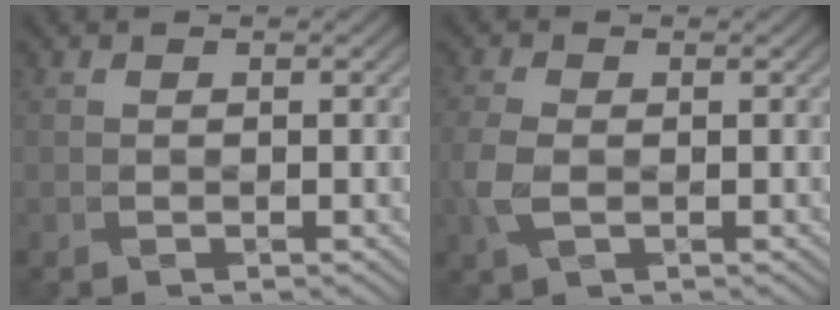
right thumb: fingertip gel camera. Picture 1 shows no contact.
{"total": 3.3, "force": [-0.8, 1.9, 2.5], "torque": [-0.078, -0.007, -0.018]}